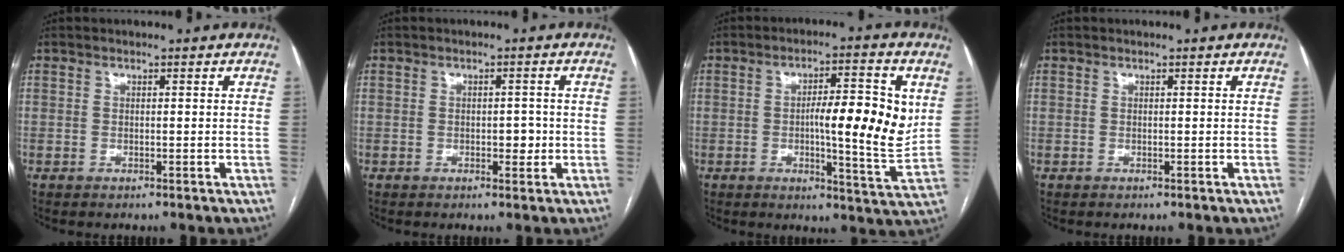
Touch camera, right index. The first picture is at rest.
{"total": 2.5, "force": [-0.5, 1.4, 2.0], "torque": [-0.025, 0.004, -0.004]}
{"total": 11.9, "force": [1.2, 1.9, 11.7], "torque": [-0.167, 0.005, 0.014]}
{"total": 0.0}